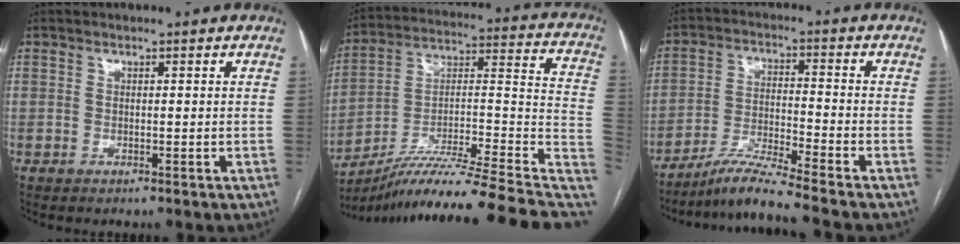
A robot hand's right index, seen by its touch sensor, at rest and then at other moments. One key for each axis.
{"total": 26.1, "fx": -20.9, "fy": 0.3, "fz": 15.6, "tx": -0.171, "ty": 0.026, "tz": -0.326}
{"total": 8.4, "fx": -7.3, "fy": -1.8, "fz": 3.7, "tx": -0.076, "ty": -0.020, "tz": -0.137}